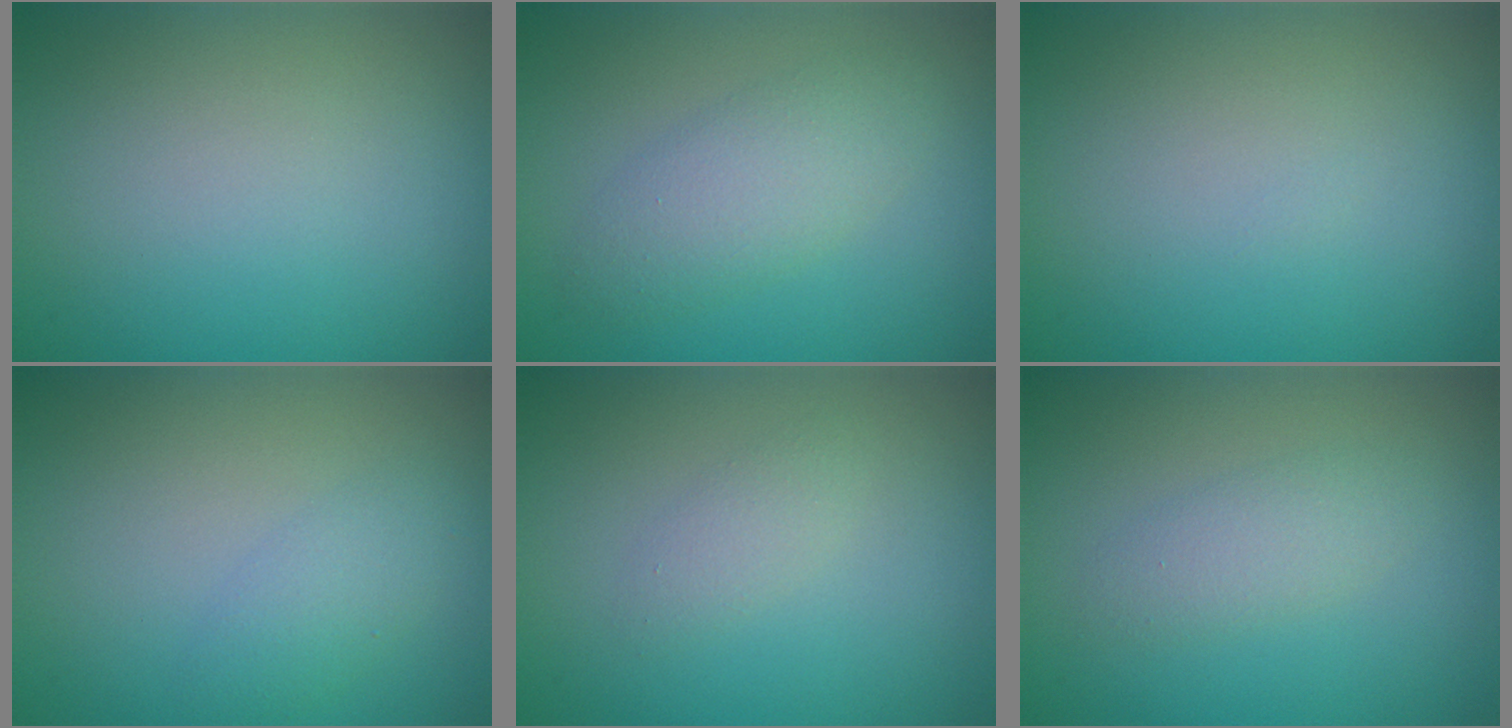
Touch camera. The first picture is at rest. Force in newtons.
{"total": 3.3, "press": 3.3, "slide": 0.1}
{"total": 0.0}
{"total": 1.9, "press": 1.9, "slide": 0.0}
{"total": 1.2, "press": 1.2, "slide": 0.0}
{"total": 1.9, "press": 1.9, "slide": 0.1}